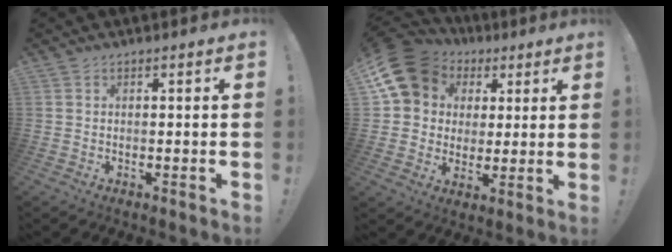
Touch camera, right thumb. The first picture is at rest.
{"total": 14.8, "force": [5.7, 12.1, 6.3], "torque": [-0.101, -0.029, 0.119]}